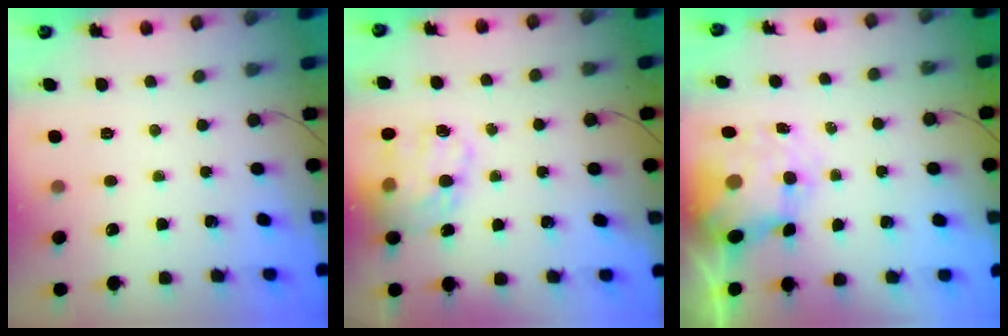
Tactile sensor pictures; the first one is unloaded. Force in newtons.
{"total": 18.1, "press": 17.7, "slide": 3.8}
{"total": 7.2, "press": 7.0, "slide": 1.7}